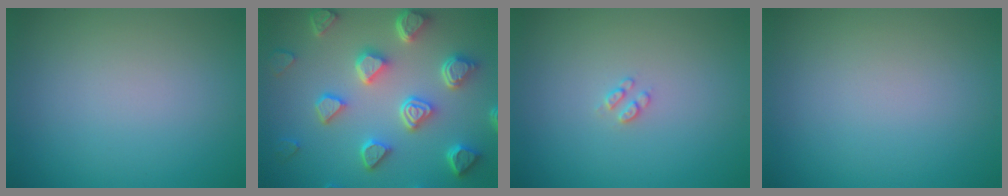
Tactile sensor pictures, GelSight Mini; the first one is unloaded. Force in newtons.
{"total": 7.1, "press": 5.5, "slide": 4.4}
{"total": 1.0, "press": 0.9, "slide": 0.2}
{"total": 0.0}